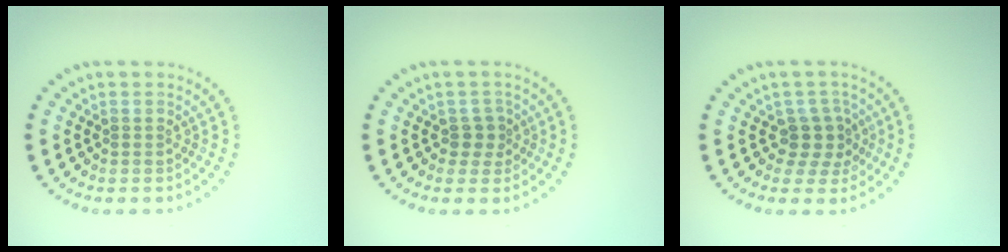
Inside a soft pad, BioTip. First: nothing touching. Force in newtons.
{"total": 1.7, "press": 1.4, "slide": 1.0}
{"total": 2.5, "press": 2.0, "slide": 1.6}